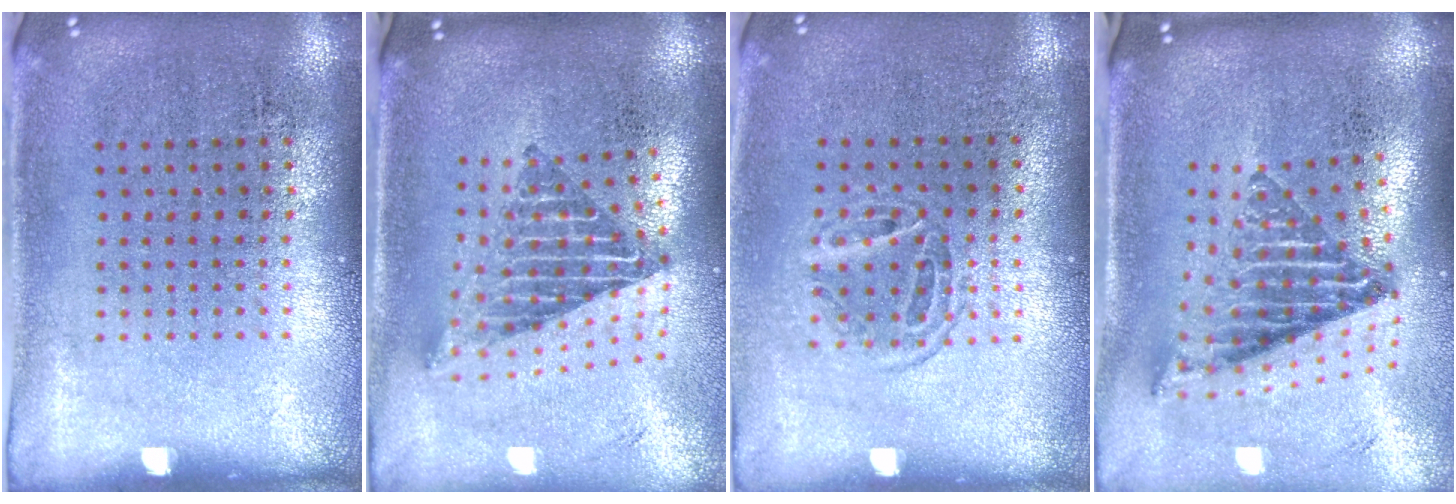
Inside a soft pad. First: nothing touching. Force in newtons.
{"total": 2.3, "press": 1.6, "slide": 1.6}
{"total": 1.2, "press": 1.0, "slide": 0.6}
{"total": 1.9, "press": 1.3, "slide": 1.5}